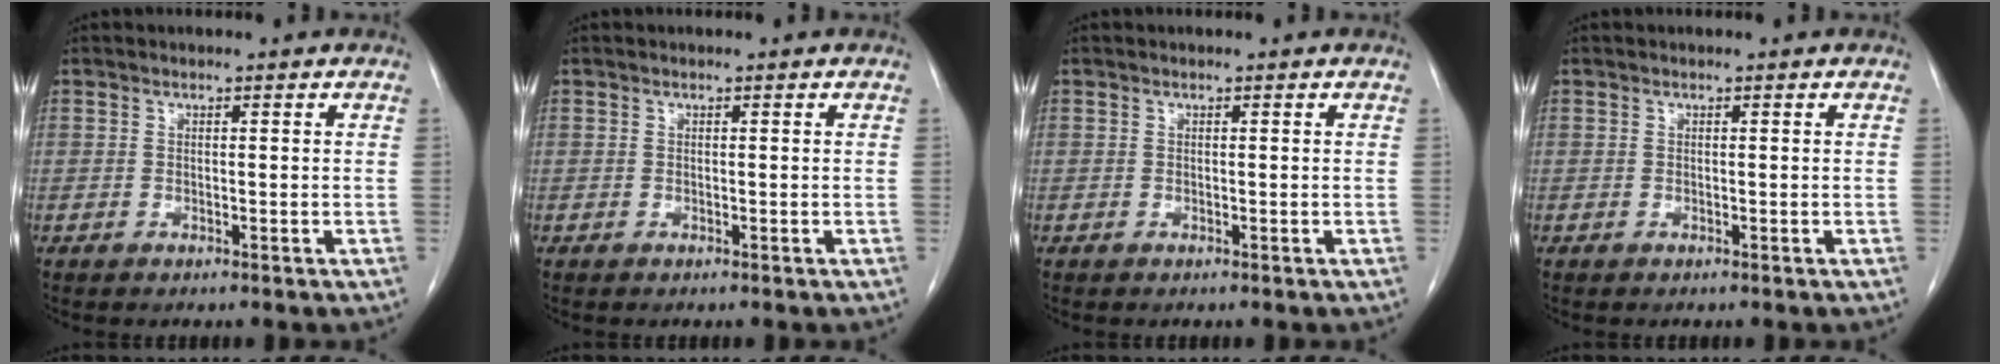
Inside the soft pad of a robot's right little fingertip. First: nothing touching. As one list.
[{"total": 0.0}, {"total": 0.0}, {"total": 0.0}]